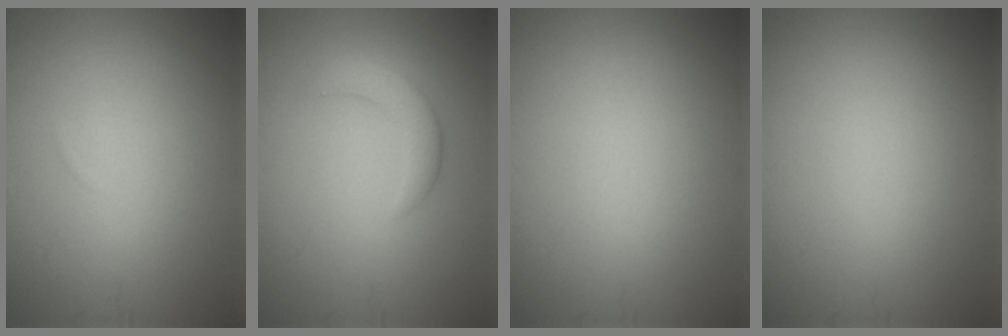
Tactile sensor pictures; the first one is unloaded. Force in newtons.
{"total": 2.8, "press": 2.8, "slide": 0.2}
{"total": 0.0}
{"total": 0.0}